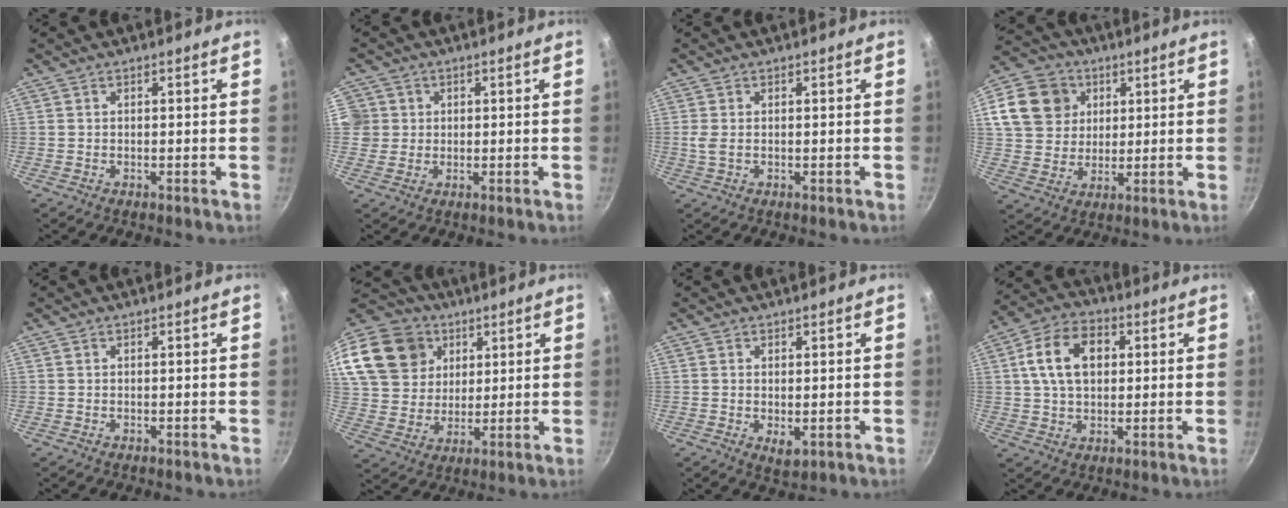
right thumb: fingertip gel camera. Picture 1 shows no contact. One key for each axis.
{"total": 4.8, "fx": 0.9, "fy": 4.6, "fz": 0.8, "tx": 0.016, "ty": 0.008, "tz": 0.013}
{"total": 1.7, "fx": 0.1, "fy": 0.7, "fz": 1.6, "tx": -0.036, "ty": -0.002, "tz": 0.002}
{"total": 14.5, "fx": 4.8, "fy": 12.2, "fz": 6.3, "tx": -0.107, "ty": 0.006, "tz": 0.084}
{"total": 0.0}
{"total": 21.5, "fx": 9.2, "fy": 16.9, "fz": 9.6, "tx": -0.202, "ty": 0.012, "tz": 0.176}
{"total": 2.9, "fx": -0.2, "fy": 1.7, "fz": 2.4, "tx": -0.039, "ty": -0.012, "tz": 0.001}
{"total": 12.4, "fx": 2.7, "fy": 8.4, "fz": 8.7, "tx": -0.137, "ty": 0.014, "tz": 0.036}